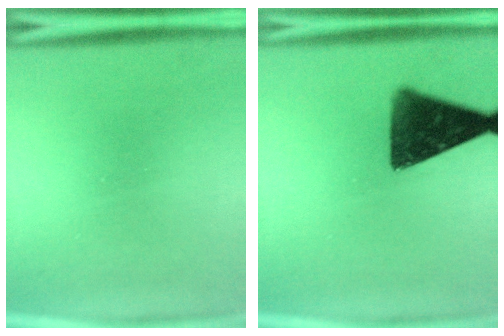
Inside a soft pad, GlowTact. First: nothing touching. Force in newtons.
{"total": 12.6}